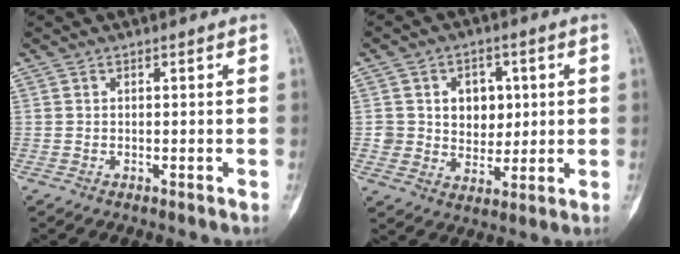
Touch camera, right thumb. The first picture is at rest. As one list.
[{"total": 8.9, "force": [1.8, 7.3, 4.8], "torque": [-0.025, -0.004, 0.034]}]